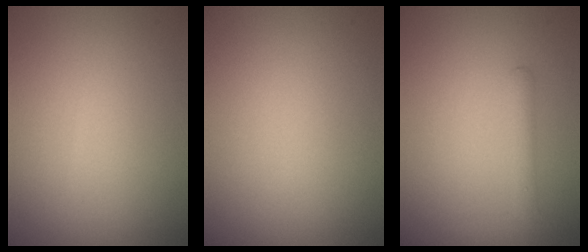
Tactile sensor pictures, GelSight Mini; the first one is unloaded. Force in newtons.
{"total": 0.0}
{"total": 1.6, "press": 1.6, "slide": 0.1}